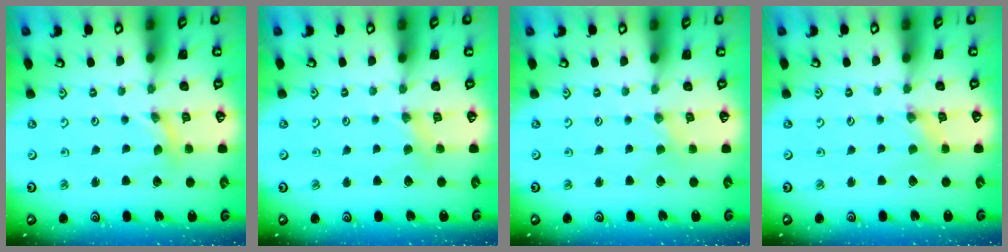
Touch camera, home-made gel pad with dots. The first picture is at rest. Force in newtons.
{"total": 2.7, "press": 2.7, "slide": 0.4}
{"total": 0.0}
{"total": 1.1, "press": 1.1, "slide": 0.2}